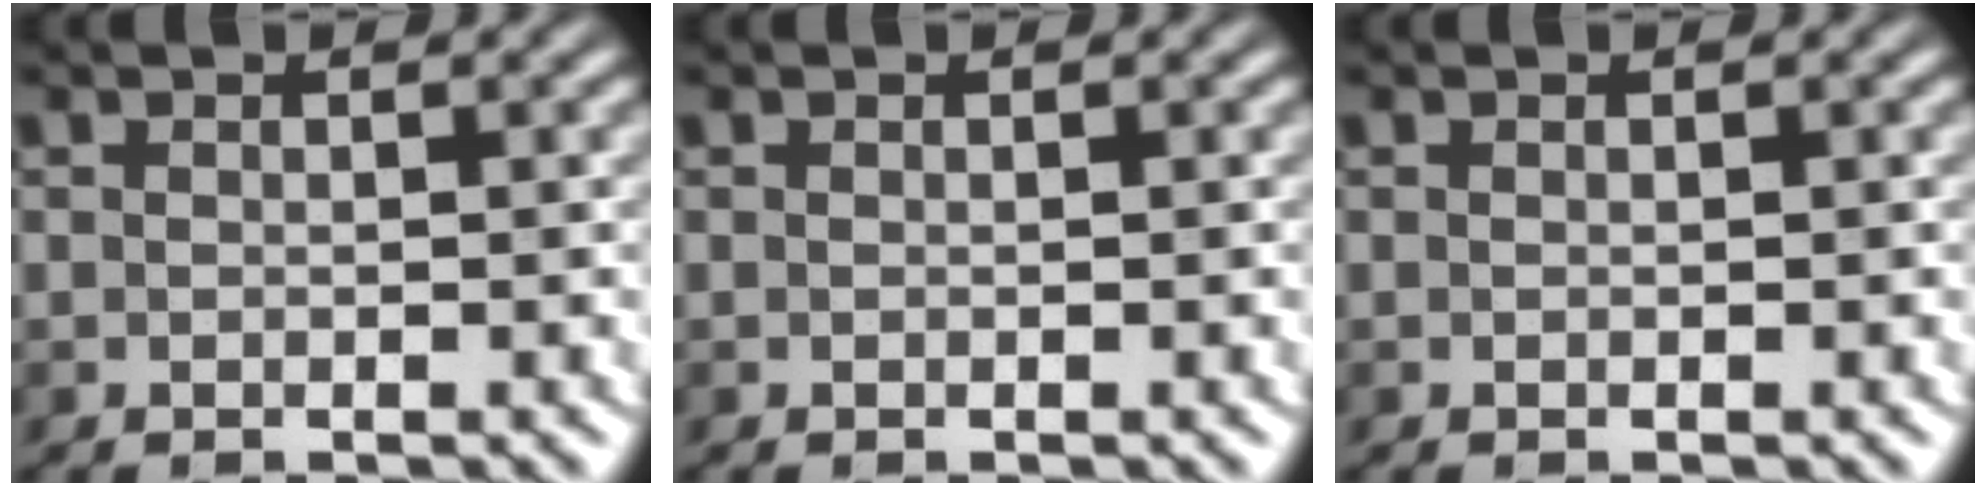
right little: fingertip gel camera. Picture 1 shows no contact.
{"total": 0.0}
{"total": 0.0}